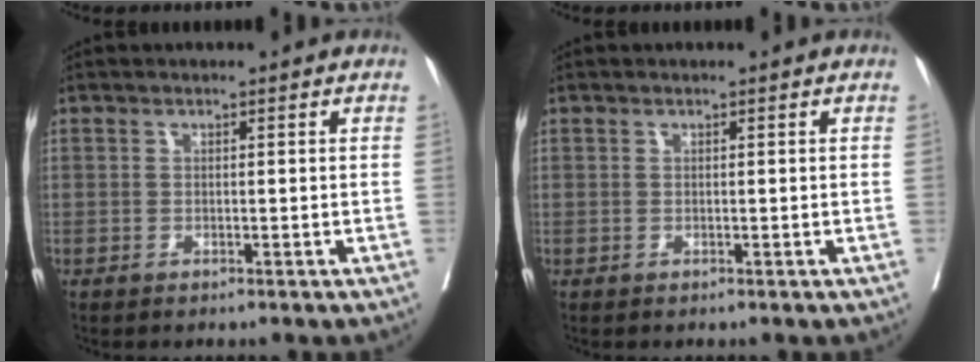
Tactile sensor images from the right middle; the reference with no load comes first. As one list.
[{"total": 0.0}]